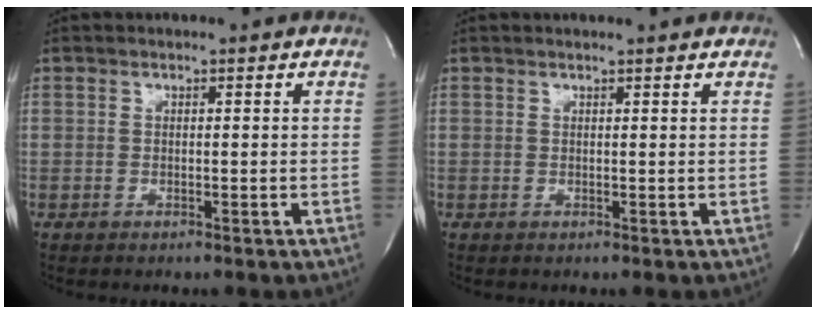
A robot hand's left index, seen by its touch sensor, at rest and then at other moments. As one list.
[{"total": 4.3, "force": [4.2, 0.2, 1.2], "torque": [-0.018, 0.013, 0.038]}]